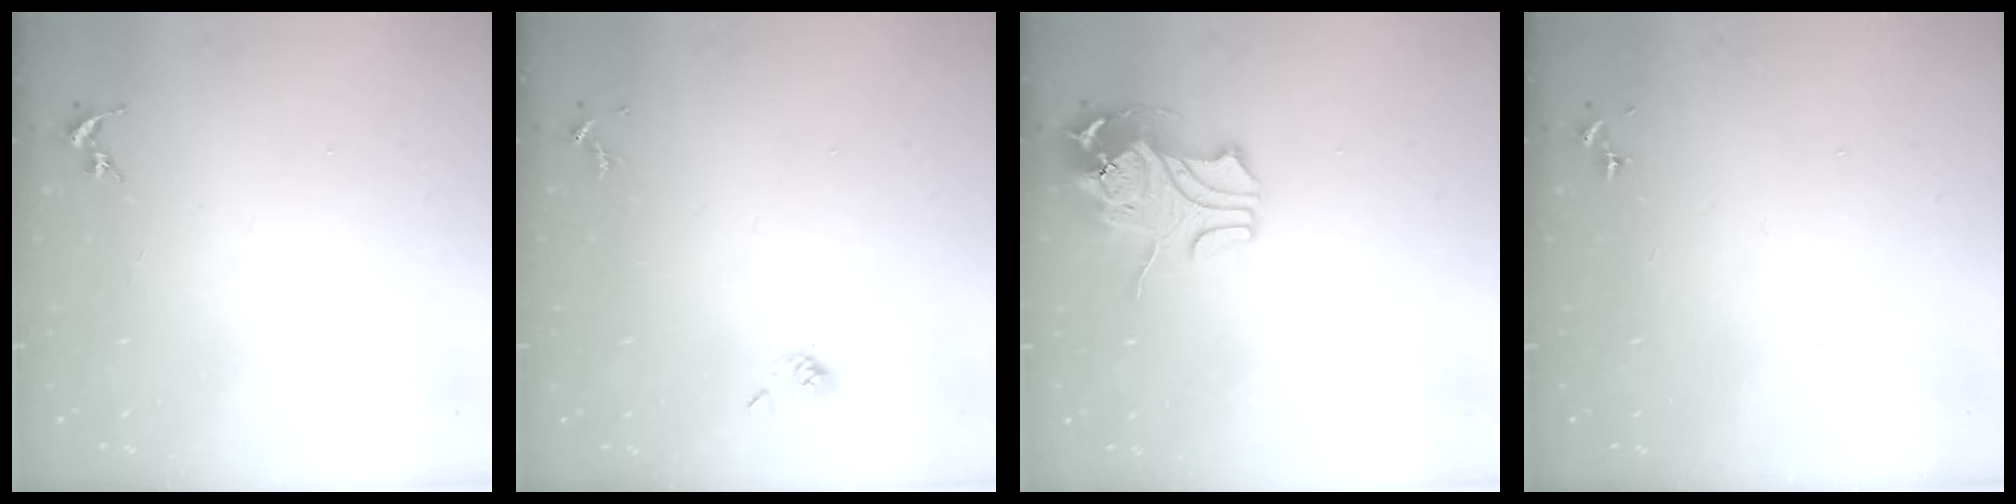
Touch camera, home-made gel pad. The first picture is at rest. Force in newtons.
{"total": 3.6, "press": 3.4, "slide": 1.3}
{"total": 10.6, "press": 10.6, "slide": 0.8}
{"total": 0.0}